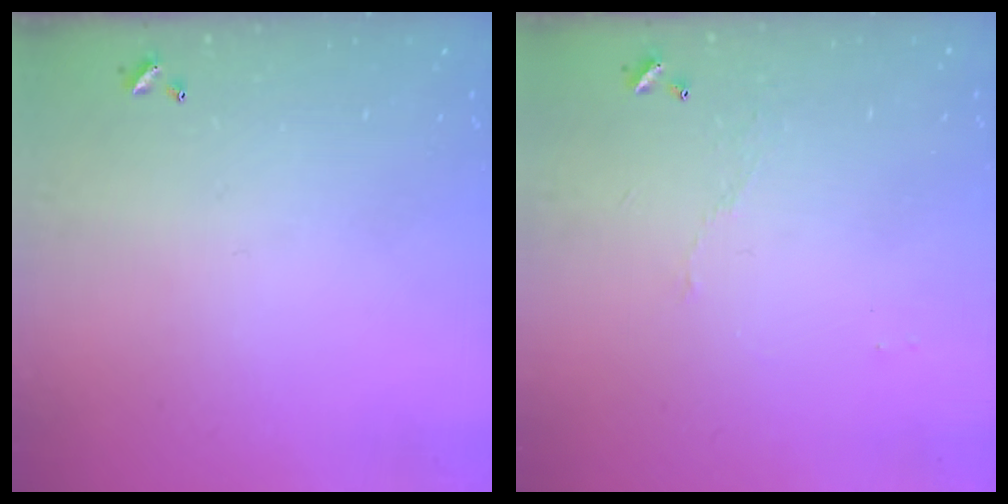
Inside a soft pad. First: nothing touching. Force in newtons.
{"total": 2.9, "press": 2.8, "slide": 0.6}